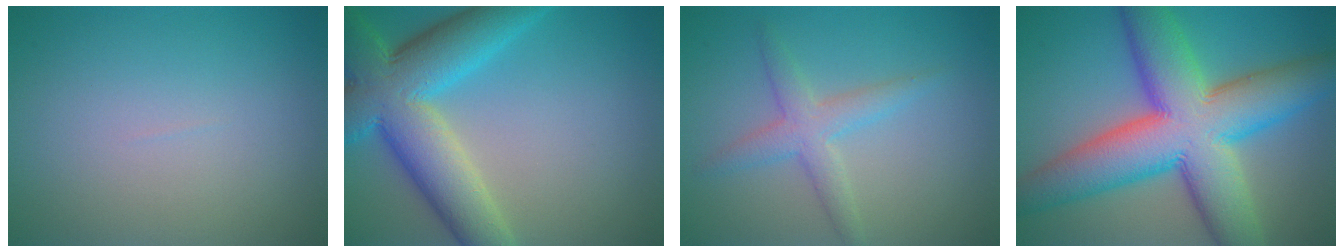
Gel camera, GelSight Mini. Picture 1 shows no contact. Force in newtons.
{"total": 10.6, "press": 10.6, "slide": 0.5}
{"total": 2.9, "press": 2.9, "slide": 0.0}
{"total": 13.9, "press": 13.9, "slide": 0.5}